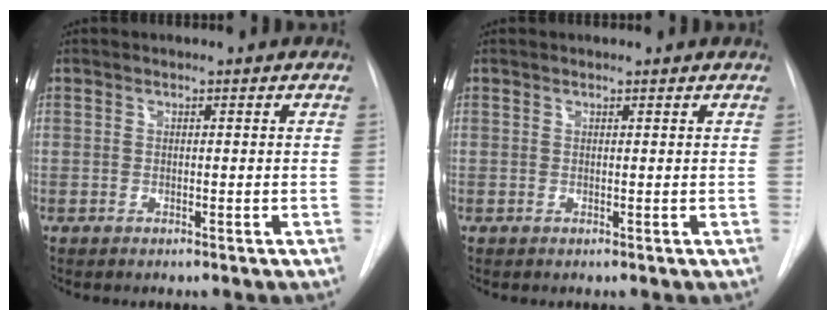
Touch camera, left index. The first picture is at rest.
{"total": 1.5, "force": [1.5, 0.2, 0.3], "torque": [-0.011, 0.013, 0.016]}